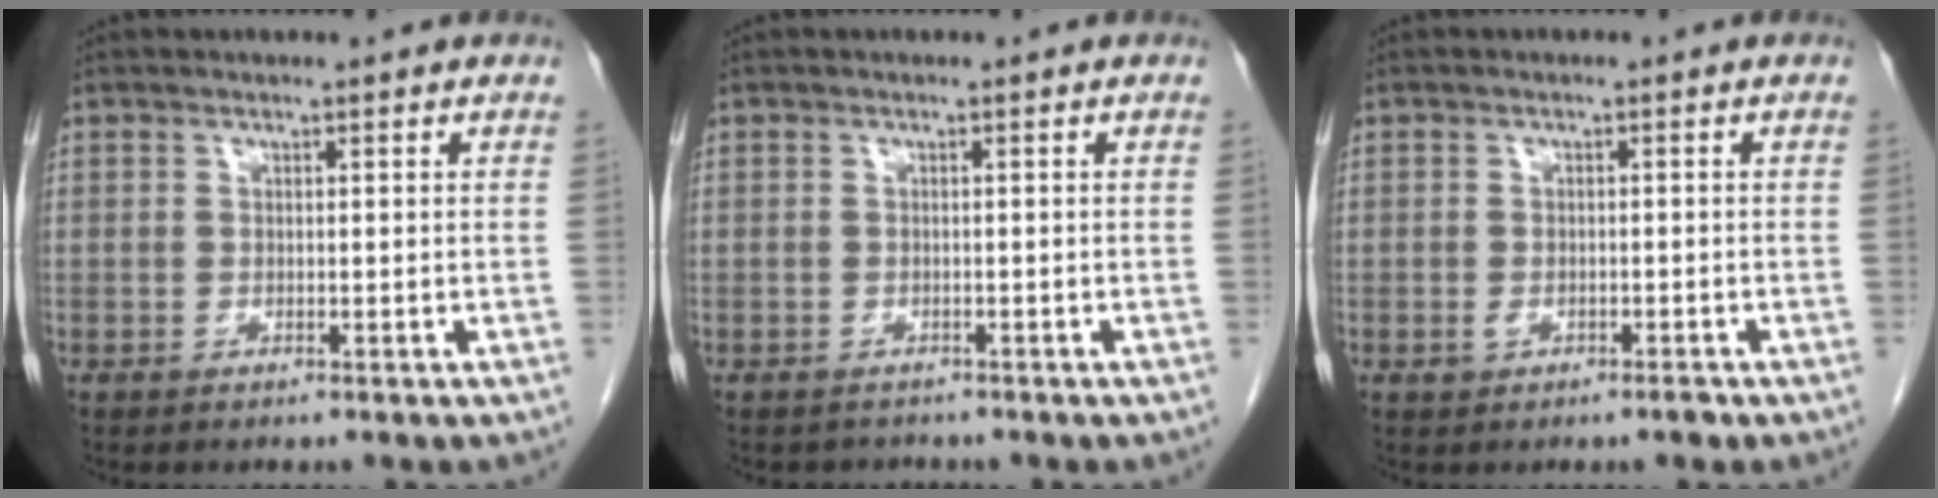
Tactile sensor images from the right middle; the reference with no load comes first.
{"total": 1.3, "force": [-1.2, 0.5, -0.2], "torque": [-0.007, -0.004, -0.019]}
{"total": 1.9, "force": [-1.0, 0.9, 1.4], "torque": [-0.020, 0.002, -0.011]}